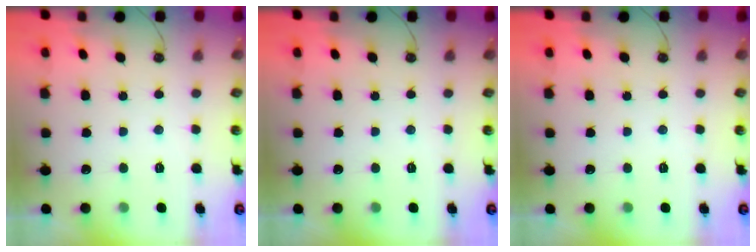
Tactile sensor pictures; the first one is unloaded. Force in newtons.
{"total": 0.0}
{"total": 0.0}